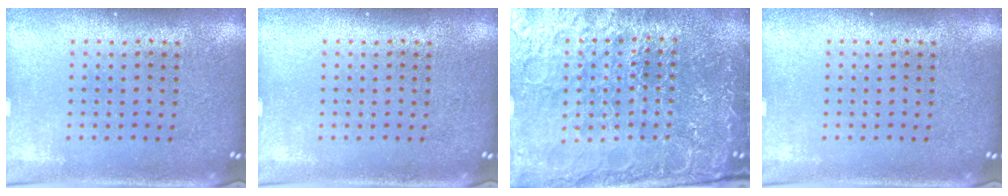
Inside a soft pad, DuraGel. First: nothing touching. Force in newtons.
{"total": 0.0}
{"total": 5.2, "press": 4.8, "slide": 2.0}
{"total": 0.0}